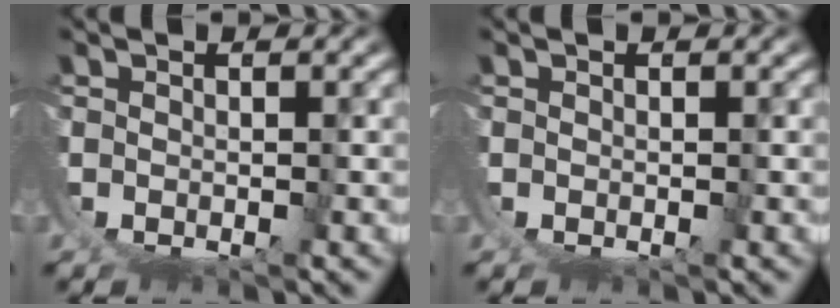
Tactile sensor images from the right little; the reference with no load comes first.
{"total": 0.0}